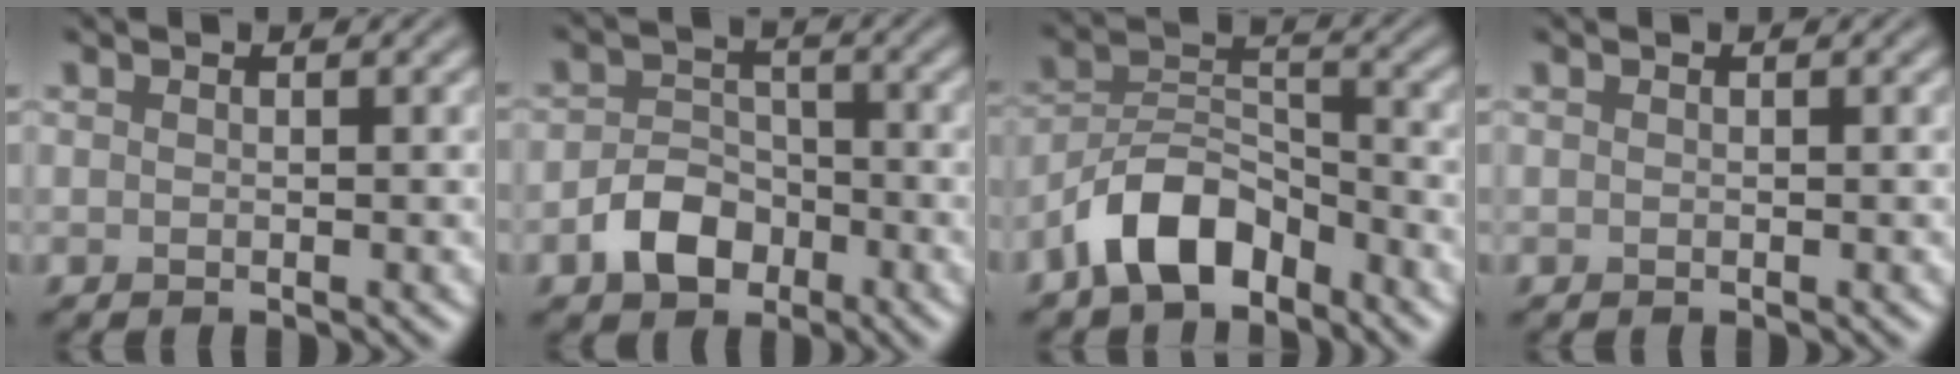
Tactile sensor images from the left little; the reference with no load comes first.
{"total": 4.0, "force": [-2.1, 2.8, 1.9], "torque": [-0.031, 0.003, -0.044]}
{"total": 6.4, "force": [-4.3, 3.1, 3.6], "torque": [-0.059, 0.010, -0.091]}
{"total": 0.0}